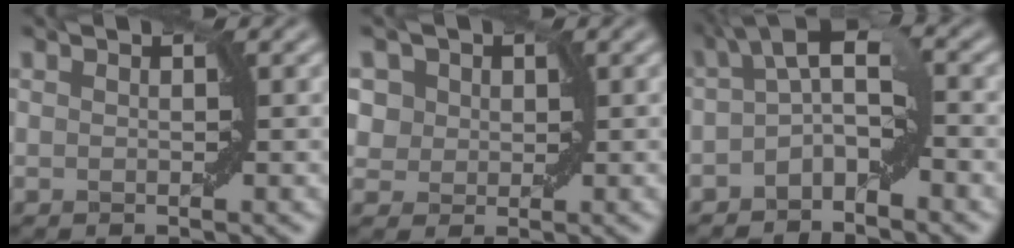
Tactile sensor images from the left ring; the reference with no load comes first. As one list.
[{"total": 4.6, "force": [2.2, 3.5, 1.9], "torque": [-0.046, 0.011, 0.026]}, {"total": 4.2, "force": [-1.1, 1.7, 3.7], "torque": [-0.058, 0.013, -0.030]}]